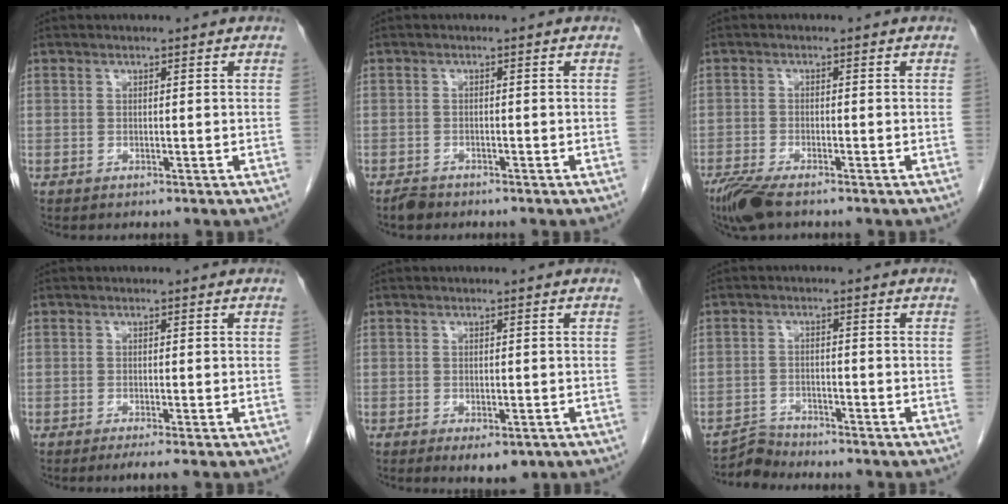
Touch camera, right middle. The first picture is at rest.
{"total": 1.7, "force": [-1.5, 0.8, 0.5], "torque": [-0.015, -0.001, -0.023]}
{"total": 5.6, "force": [-4.3, 1.2, 3.5], "torque": [-0.070, -0.015, -0.077]}
{"total": 1.6, "force": [-1.1, -0.5, 1.0], "torque": [-0.019, -0.006, -0.021]}
{"total": 3.2, "force": [-1.6, 1.5, 2.4], "torque": [-0.029, -0.005, -0.013]}
{"total": 1.7, "force": [-1.1, 0.0, -1.2], "torque": [0.027, -0.011, -0.022]}